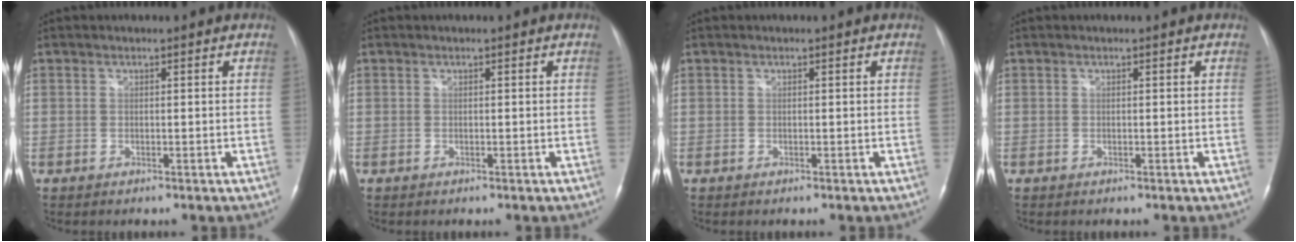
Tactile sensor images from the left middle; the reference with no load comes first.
{"total": 0.0}
{"total": 0.0}
{"total": 0.0}